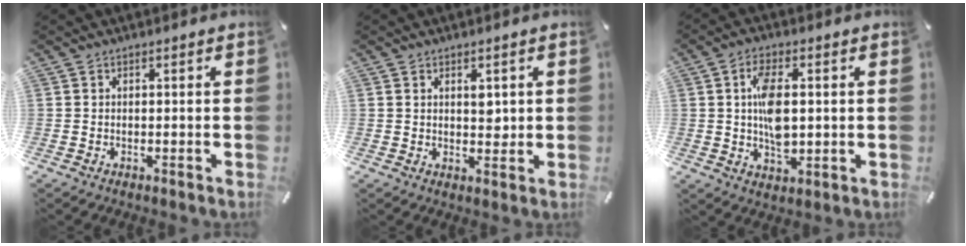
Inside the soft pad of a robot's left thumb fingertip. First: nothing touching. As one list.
[{"total": 3.4, "force": [1.2, 2.2, 2.2], "torque": [-0.014, -0.008, 0.014]}, {"total": 8.5, "force": [0.9, 4.5, 7.2], "torque": [-0.145, 0.000, 0.008]}]